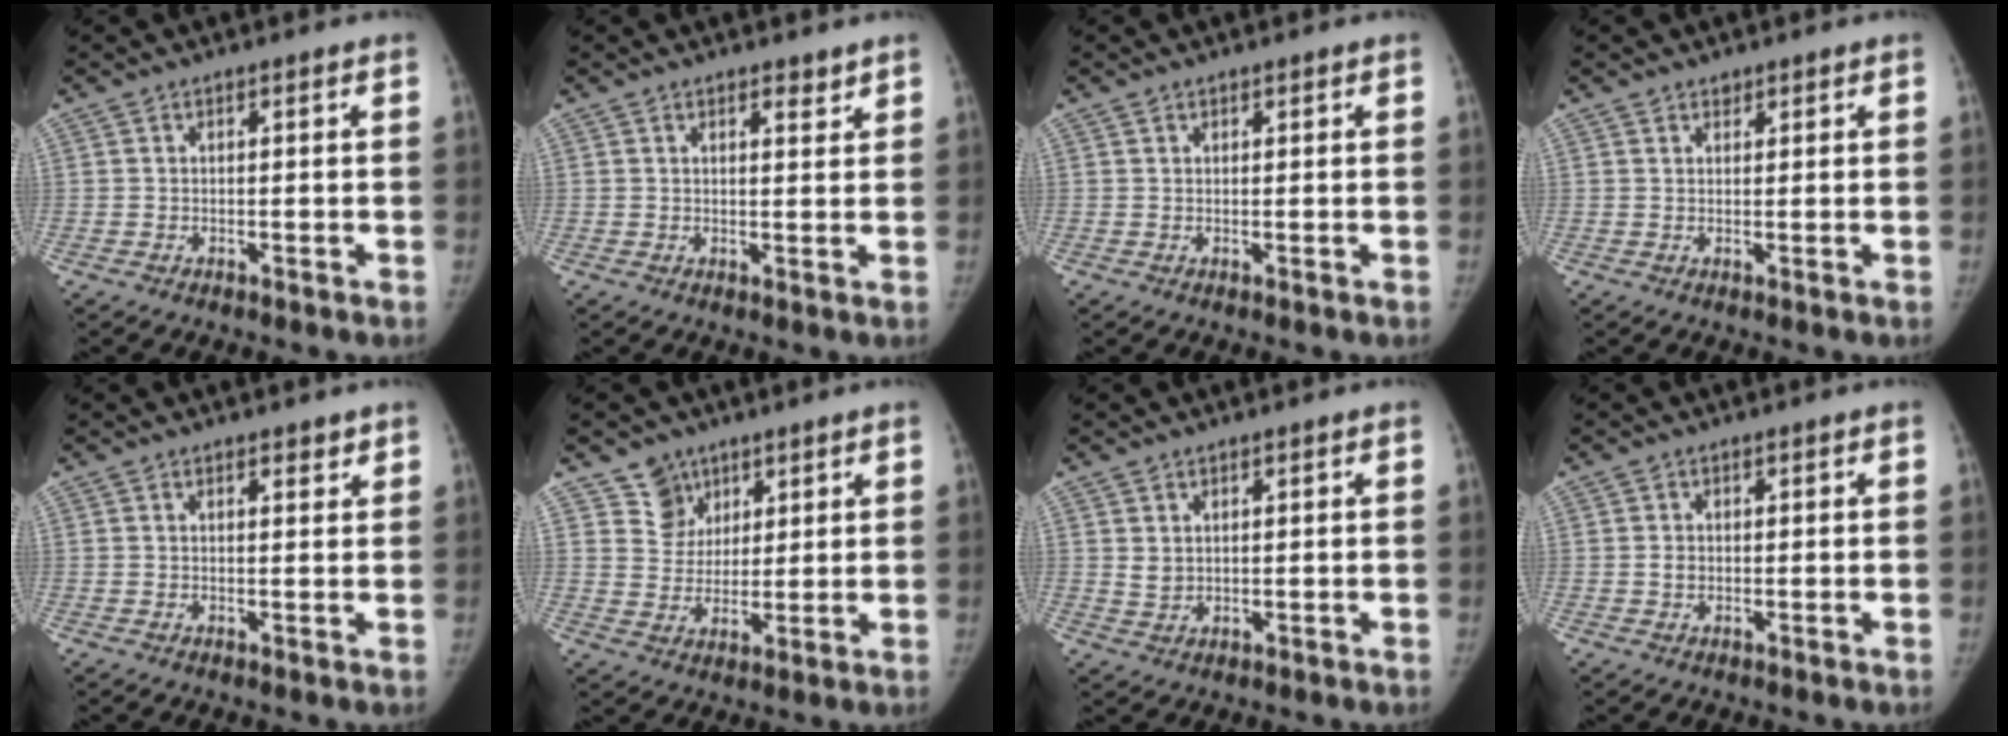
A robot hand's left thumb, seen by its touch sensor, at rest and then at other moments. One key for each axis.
{"total": 2.1, "fx": 1.7, "fy": 0.8, "fz": 1.0, "tx": -0.005, "ty": -0.011, "tz": 0.024}
{"total": 0.7, "fx": 0.5, "fy": 0.4, "fz": 0.1, "tx": 0.005, "ty": -0.002, "tz": 0.006}
{"total": 1.3, "fx": 1.0, "fy": 0.8, "fz": 0.2, "tx": 0.010, "ty": -0.006, "tz": 0.012}
{"total": 1.9, "fx": 1.4, "fy": 0.8, "fz": 0.9, "tx": -0.002, "ty": -0.008, "tz": 0.018}
{"total": 6.4, "fx": 4.1, "fy": 4.9, "fz": 0.2, "tx": 0.031, "ty": -0.035, "tz": 0.079}
{"total": 2.4, "fx": 1.2, "fy": 1.9, "fz": 0.9, "tx": -0.008, "ty": -0.012, "tz": 0.028}
{"total": 1.6, "fx": 0.1, "fy": 1.4, "fz": 0.7, "tx": -0.008, "ty": 0.002, "tz": 0.003}